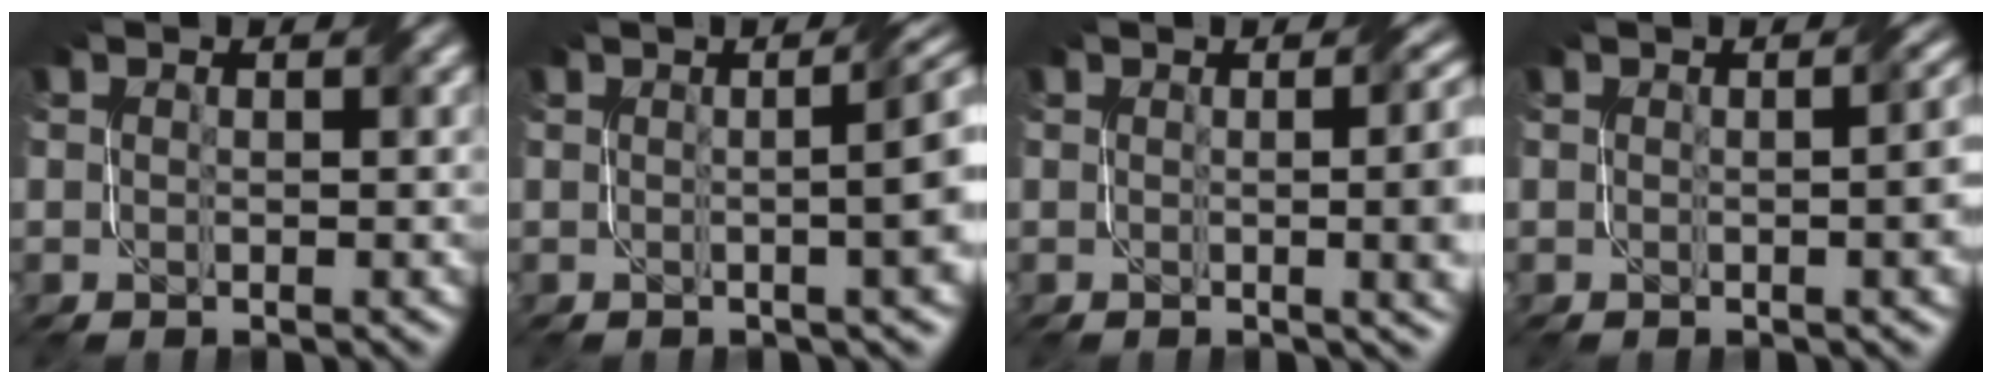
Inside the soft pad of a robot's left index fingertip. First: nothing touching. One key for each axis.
{"total": 7.9, "fx": 0.5, "fy": 3.0, "fz": 7.3, "tx": -0.035, "ty": 0.028, "tz": -0.007}
{"total": 8.3, "fx": 0.2, "fy": 3.7, "fz": 7.5, "tx": -0.034, "ty": 0.013, "tz": 0.003}
{"total": 4.5, "fx": -0.1, "fy": 1.7, "fz": 4.2, "tx": -0.024, "ty": 0.012, "tz": 0.001}